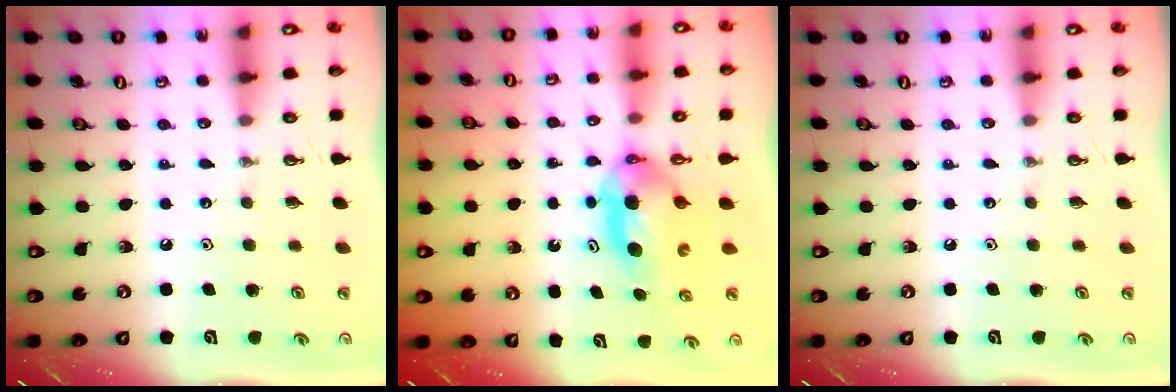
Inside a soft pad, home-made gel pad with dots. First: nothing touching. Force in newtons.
{"total": 6.7, "press": 5.5, "slide": 3.8}
{"total": 0.0}